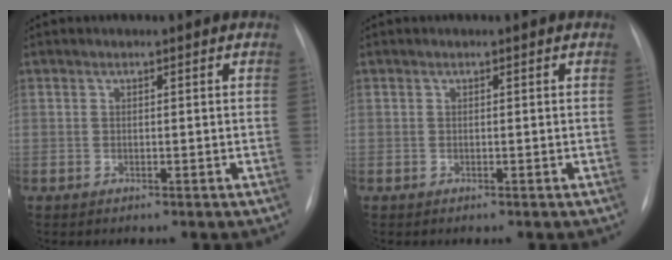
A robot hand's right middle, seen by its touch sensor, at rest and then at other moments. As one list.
[{"total": 0.0}]